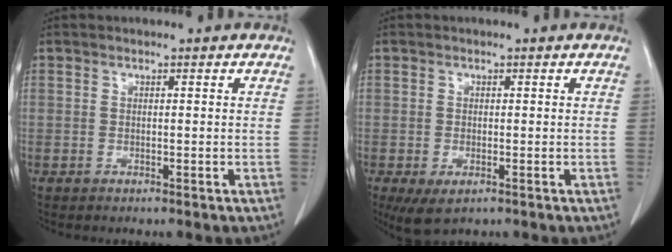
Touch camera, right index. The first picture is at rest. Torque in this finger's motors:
{"motor_torque": [0.40, -0.36, 0.17, 0.03]}